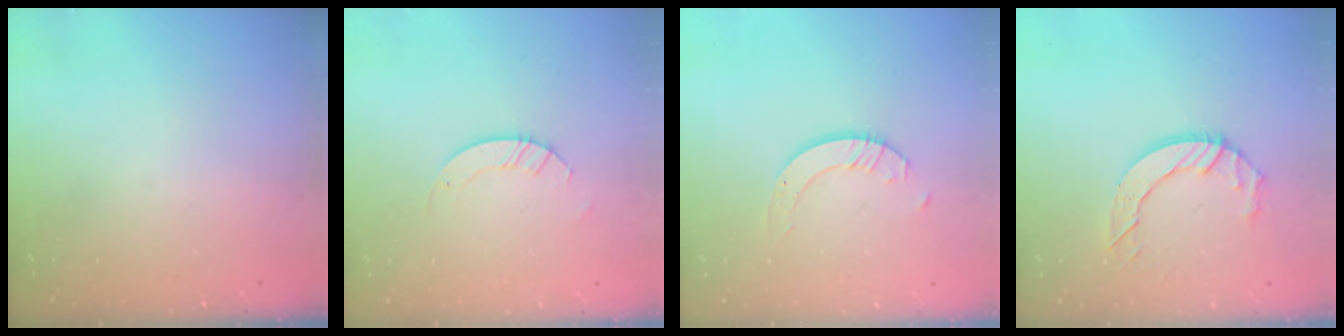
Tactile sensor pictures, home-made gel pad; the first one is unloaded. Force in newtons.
{"total": 2.9, "press": 2.9, "slide": 0.3}
{"total": 3.5, "press": 3.5, "slide": 0.1}
{"total": 8.1, "press": 8.0, "slide": 0.4}